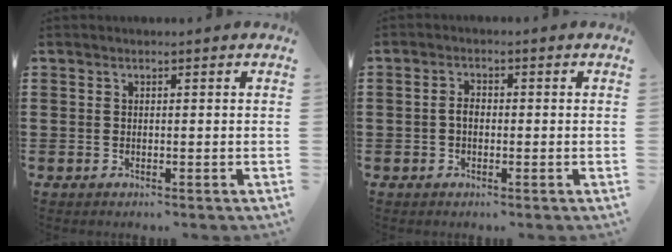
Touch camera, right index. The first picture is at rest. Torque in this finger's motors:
{"motor_torque": [0.27, 0.21, 0.13, 0.06]}